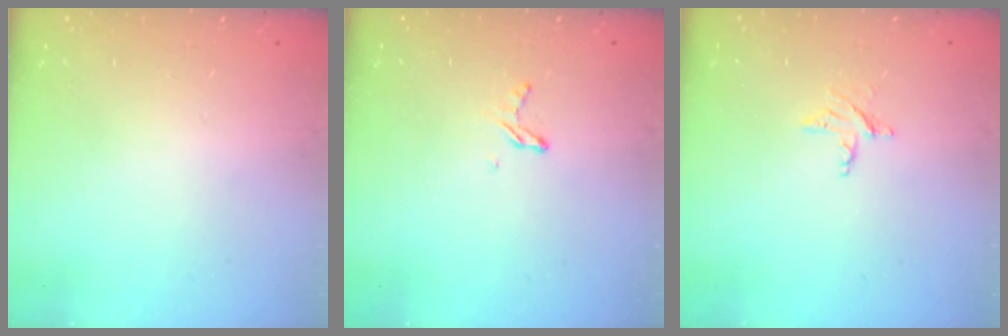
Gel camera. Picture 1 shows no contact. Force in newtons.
{"total": 3.8, "press": 3.8, "slide": 0.3}
{"total": 3.5, "press": 3.5, "slide": 0.3}